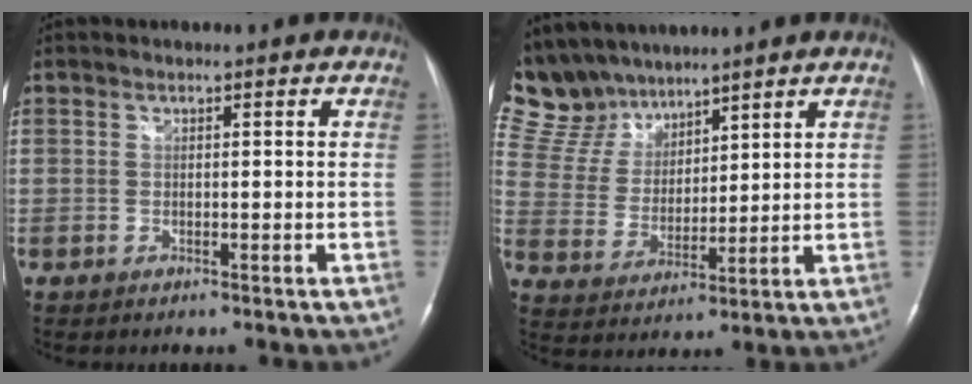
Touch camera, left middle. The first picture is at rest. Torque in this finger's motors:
{"motor_torque": [0.65, -0.65, 0.02, -0.06]}